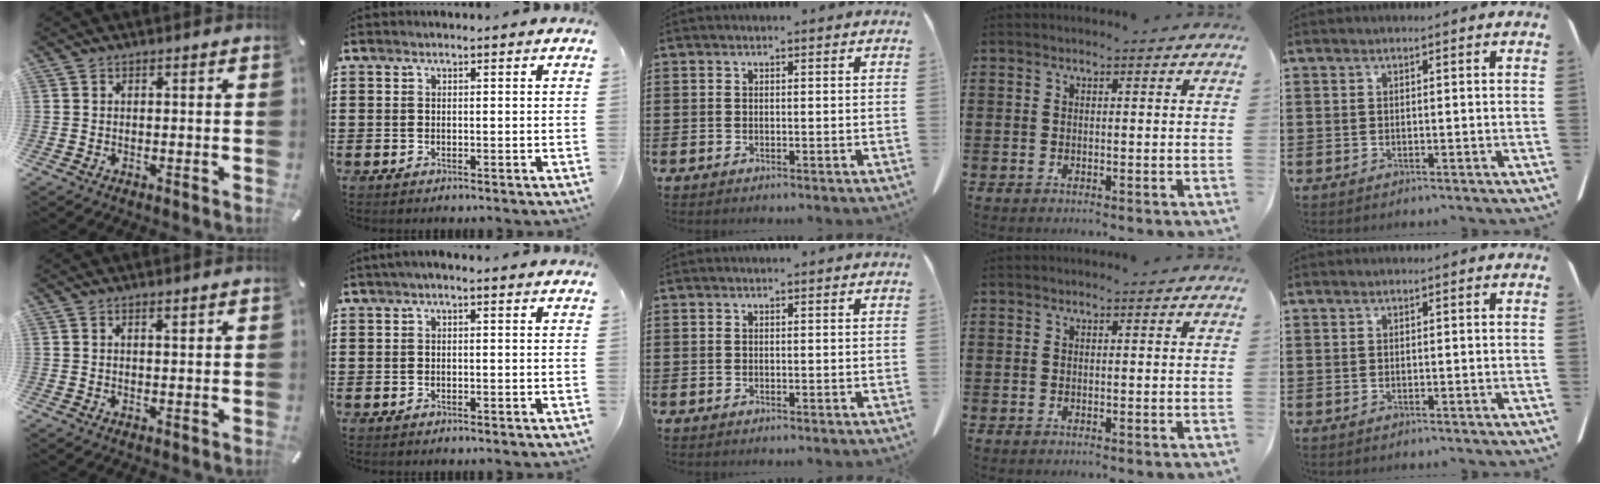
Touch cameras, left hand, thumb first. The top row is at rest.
{"thumb": {"total": 0.9, "force": [0.6, 0.1, 0.7], "torque": [-0.013, -0.001, 0.011]}, "index": {"total": 0.9, "force": [-0.5, 0.2, 0.7], "torque": [-0.012, -0.002, -0.009]}}